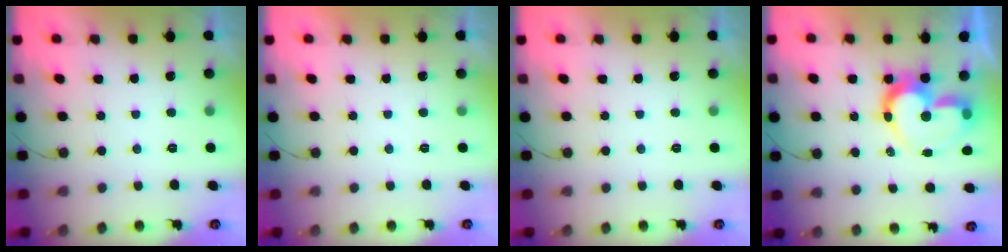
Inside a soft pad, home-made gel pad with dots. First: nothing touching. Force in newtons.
{"total": 1.6, "press": 1.6, "slide": 0.0}
{"total": 0.0}
{"total": 15.0, "press": 15.0, "slide": 1.5}